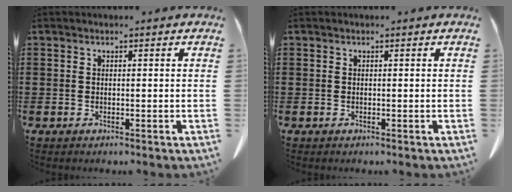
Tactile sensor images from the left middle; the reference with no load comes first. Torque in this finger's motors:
{"motor_torque": [0.00, 0.00, 0.00, 0.00]}